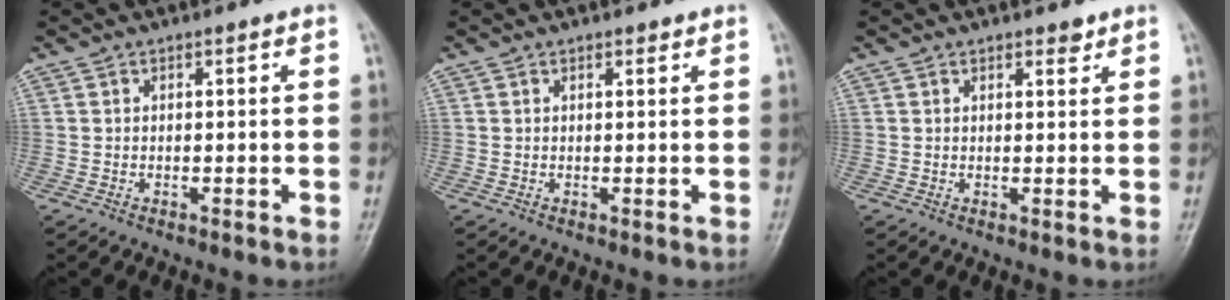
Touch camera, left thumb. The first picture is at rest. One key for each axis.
{"total": 0.9, "fx": 0.6, "fy": 0.4, "fz": 0.6, "tx": -0.007, "ty": -0.002, "tz": 0.008}
{"total": 1.9, "fx": 1.4, "fy": 0.8, "fz": 1.0, "tx": -0.005, "ty": -0.007, "tz": 0.017}